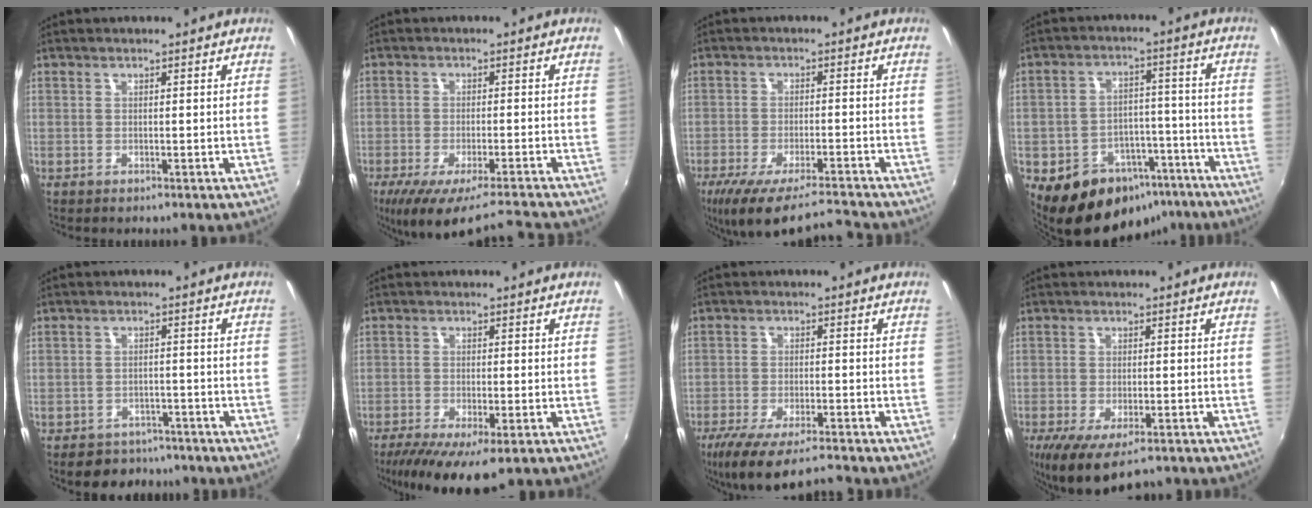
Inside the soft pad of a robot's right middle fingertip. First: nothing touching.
{"total": 13.5, "force": [-11.5, 1.0, 6.9], "torque": [-0.131, -0.033, -0.186]}
{"total": 12.8, "force": [-11.1, 1.3, 6.3], "torque": [-0.134, -0.028, -0.191]}
{"total": 16.3, "force": [-10.6, 10.5, 6.6], "torque": [-0.135, 0.029, -0.128]}
{"total": 7.9, "force": [-6.5, 4.2, 1.8], "torque": [-0.045, 0.007, -0.087]}
{"total": 10.0, "force": [-6.3, 2.6, 7.3], "torque": [-0.154, -0.041, -0.104]}
{"total": 11.4, "force": [-9.3, 1.8, 6.3], "torque": [-0.138, -0.037, -0.161]}
{"total": 10.2, "force": [-7.0, 3.4, 6.6], "torque": [-0.138, -0.040, -0.115]}